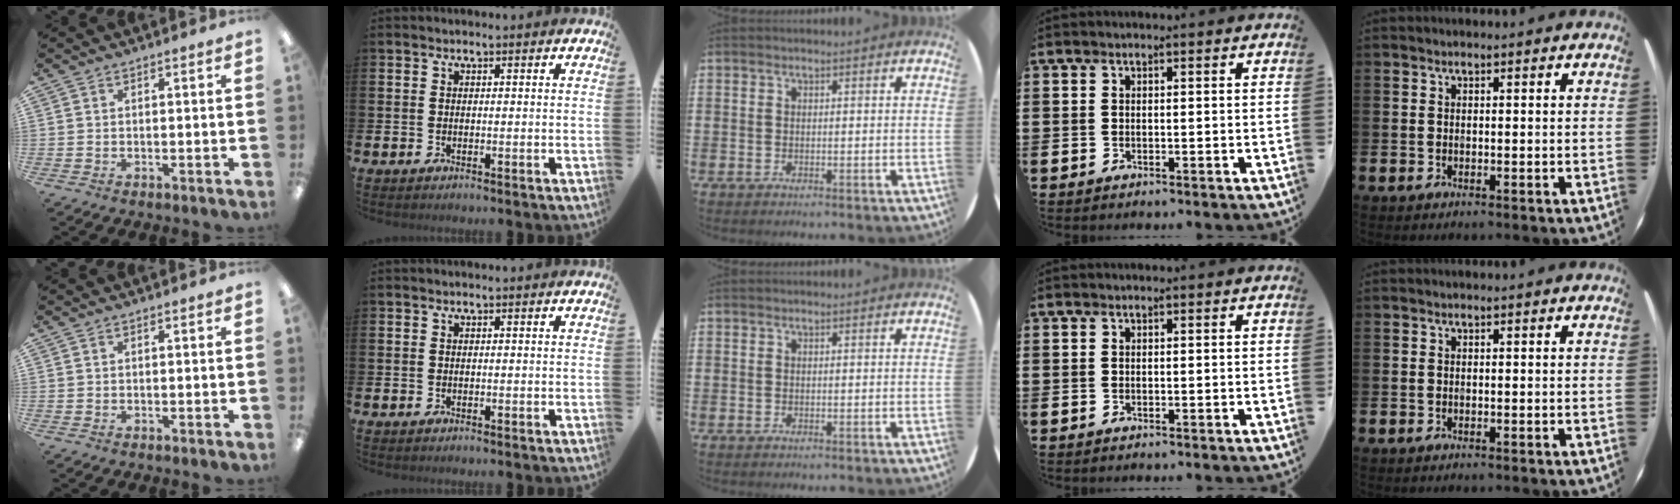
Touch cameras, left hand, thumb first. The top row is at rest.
{}